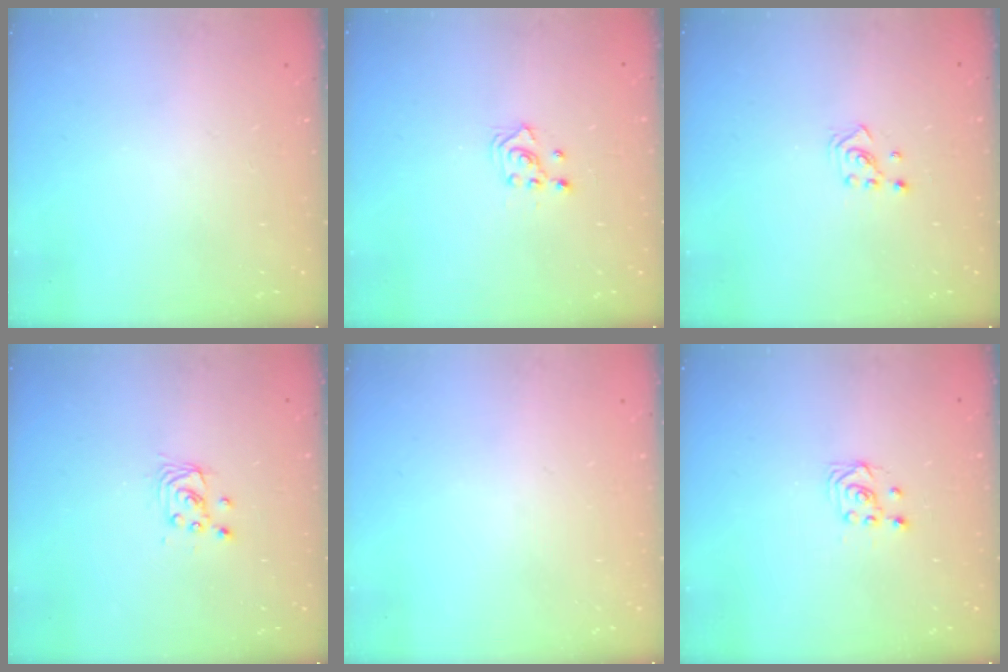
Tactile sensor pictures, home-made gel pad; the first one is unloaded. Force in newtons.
{"total": 2.5, "press": 2.3, "slide": 1.0}
{"total": 2.1, "press": 2.1, "slide": 0.3}
{"total": 2.8, "press": 2.8, "slide": 0.2}
{"total": 0.0}
{"total": 2.7, "press": 2.4, "slide": 1.3}